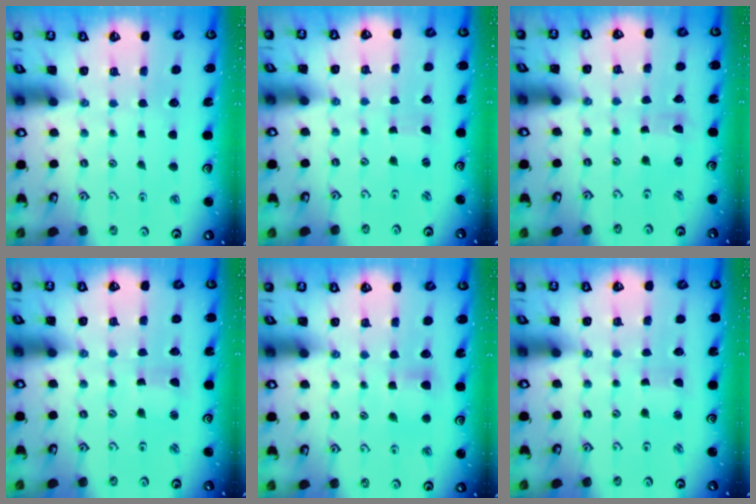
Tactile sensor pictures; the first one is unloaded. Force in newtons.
{"total": 0.0}
{"total": 0.0}
{"total": 1.3, "press": 1.3, "slide": 0.1}
{"total": 4.9, "press": 4.8, "slide": 0.8}
{"total": 1.0, "press": 1.0, "slide": 0.0}